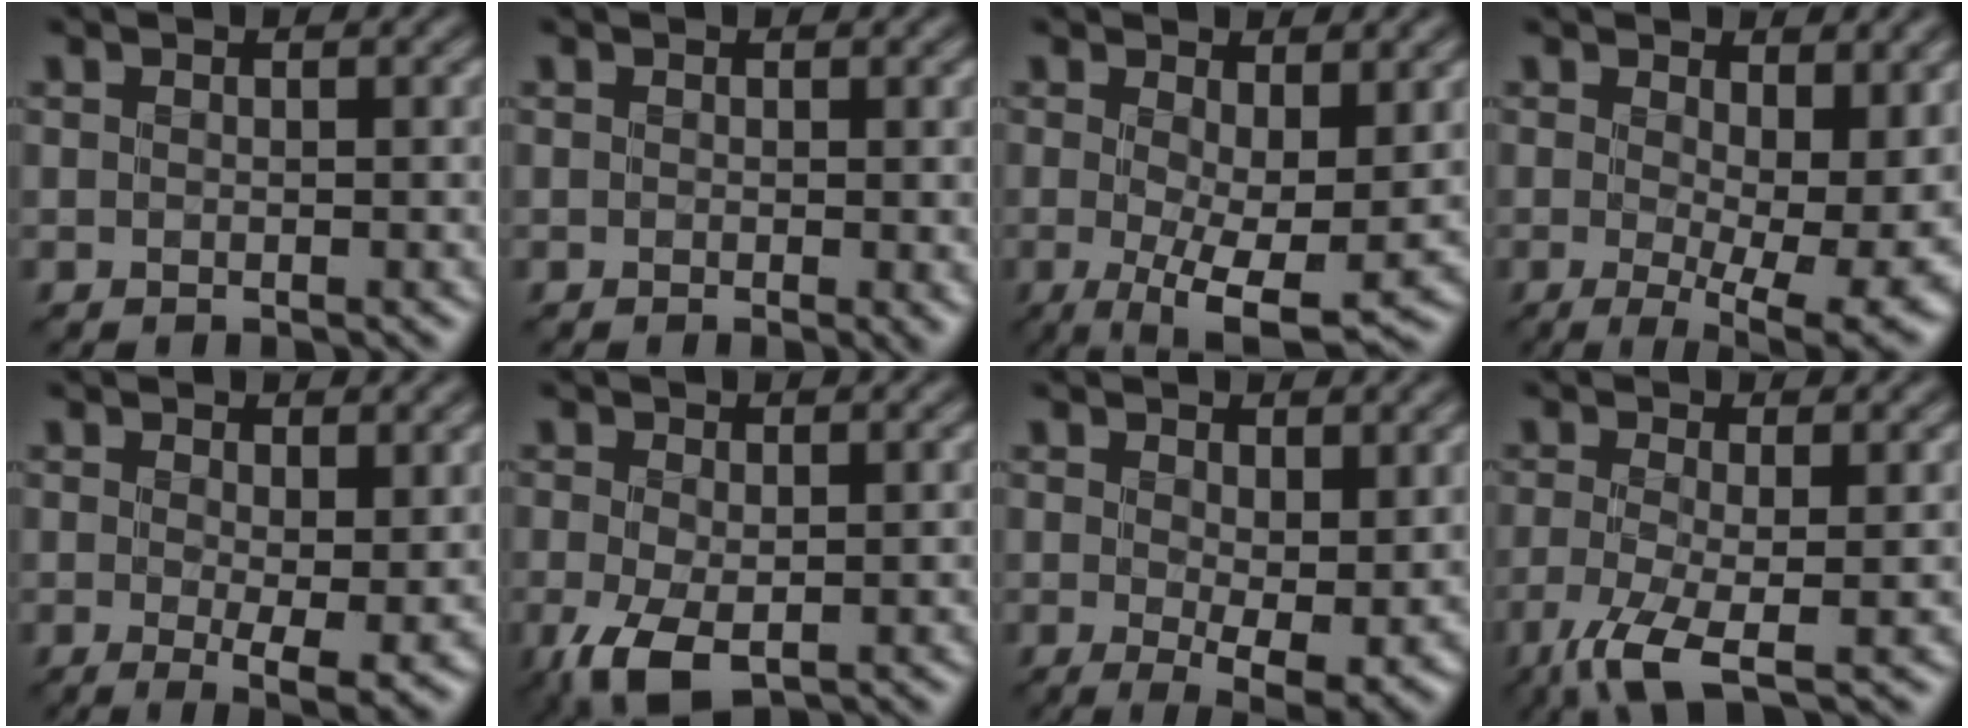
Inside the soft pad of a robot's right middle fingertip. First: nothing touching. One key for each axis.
{"total": 1.0, "fx": 0.2, "fy": 0.0, "fz": 1.0, "tx": -0.011, "ty": -0.003, "tz": 0.001}
{"total": 6.7, "fx": -0.2, "fy": 2.0, "fz": 6.4, "tx": -0.106, "ty": -0.016, "tz": -0.002}
{"total": 10.1, "fx": 0.8, "fy": 4.0, "fz": 9.2, "tx": -0.120, "ty": -0.021, "tz": 0.024}
{"total": 4.4, "fx": 0.5, "fy": 1.1, "fz": 4.2, "tx": -0.063, "ty": -0.017, "tz": 0.012}
{"total": 4.1, "fx": -1.4, "fy": 2.0, "fz": 3.2, "tx": -0.083, "ty": -0.013, "tz": -0.024}
{"total": 5.5, "fx": 0.7, "fy": 2.0, "fz": 5.1, "tx": -0.082, "ty": -0.017, "tz": 0.018}
{"total": 4.6, "fx": -2.2, "fy": 1.0, "fz": 3.9, "tx": -0.090, "ty": -0.012, "tz": -0.048}